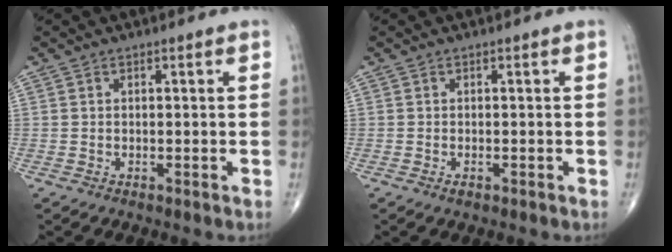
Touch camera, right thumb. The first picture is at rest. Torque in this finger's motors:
{"motor_torque": [-0.21, 0.01, -0.16, -0.11, 0.02]}